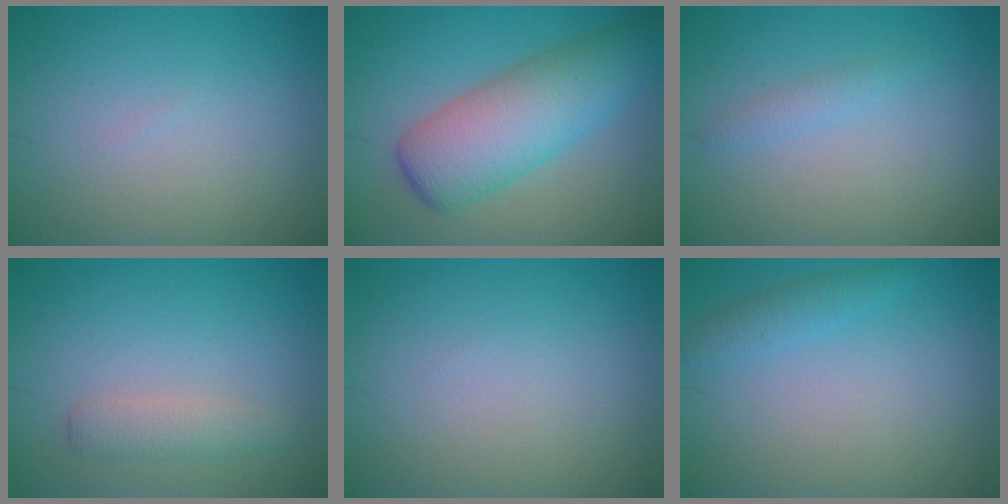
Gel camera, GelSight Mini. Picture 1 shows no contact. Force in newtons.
{"total": 7.6, "press": 7.6, "slide": 0.2}
{"total": 1.2, "press": 1.2, "slide": 0.0}
{"total": 2.0, "press": 2.0, "slide": 0.2}
{"total": 0.0}
{"total": 1.6, "press": 1.6, "slide": 0.1}